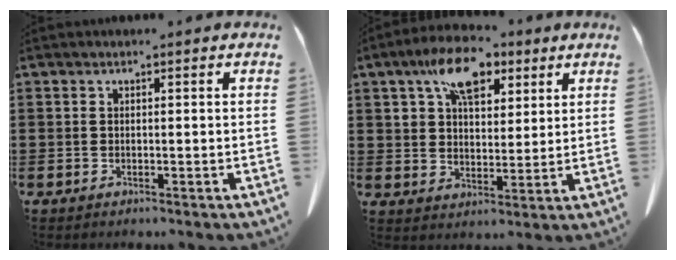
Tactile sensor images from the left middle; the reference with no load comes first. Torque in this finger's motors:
{"motor_torque": [1.24, -0.89, 0.37, 0.16]}